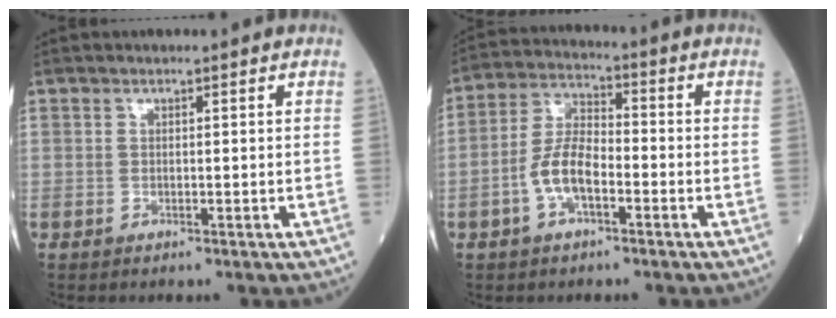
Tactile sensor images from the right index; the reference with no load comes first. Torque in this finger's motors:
{"motor_torque": [1.00, -0.44, 0.54, 0.16]}